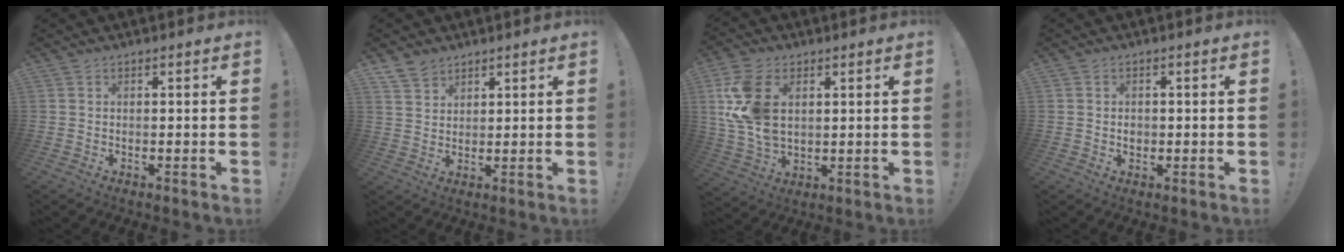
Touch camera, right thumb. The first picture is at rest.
{"total": 5.2, "force": [4.2, 3.0, 0.8], "torque": [-0.012, -0.027, 0.080]}
{"total": 15.0, "force": [3.9, 9.8, 10.6], "torque": [-0.209, -0.013, 0.074]}
{"total": 1.7, "force": [-0.4, 1.5, 0.7], "torque": [-0.013, 0.003, -0.007]}